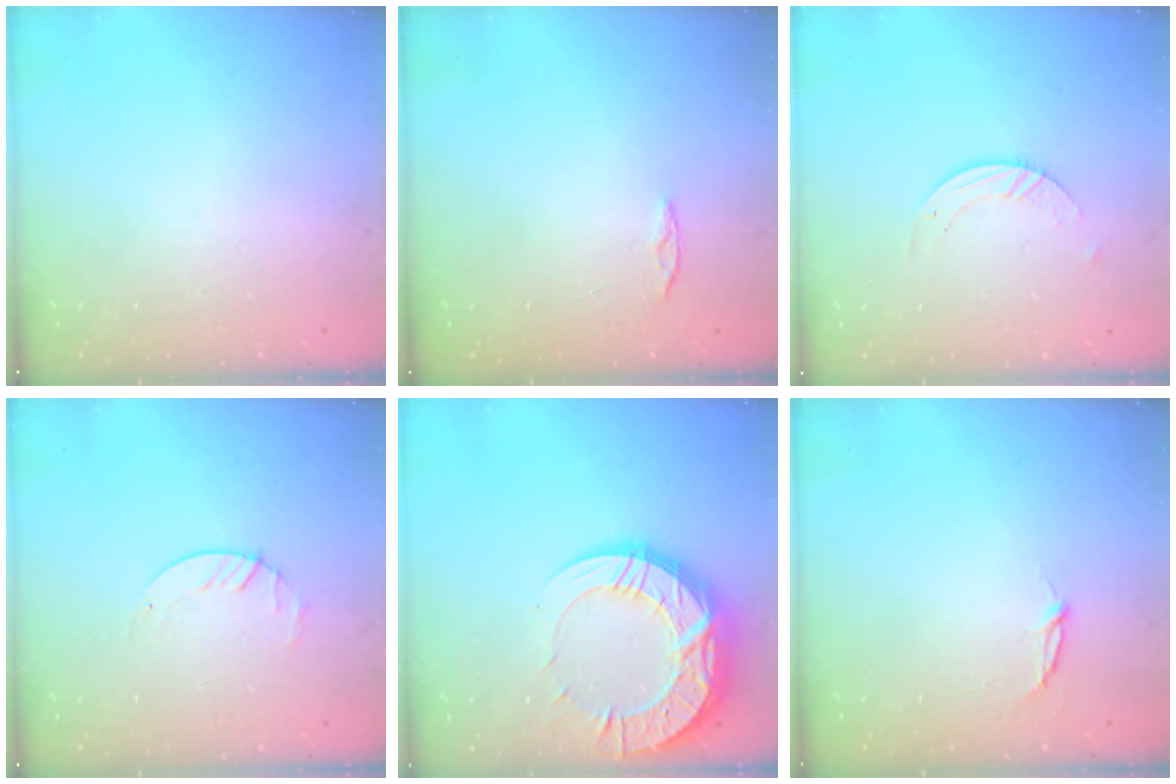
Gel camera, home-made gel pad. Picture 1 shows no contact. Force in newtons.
{"total": 4.0, "press": 3.9, "slide": 0.4}
{"total": 3.1, "press": 3.1, "slide": 0.2}
{"total": 1.4, "press": 1.4, "slide": 0.2}
{"total": 20.3, "press": 20.2, "slide": 1.7}
{"total": 2.8, "press": 2.8, "slide": 0.3}